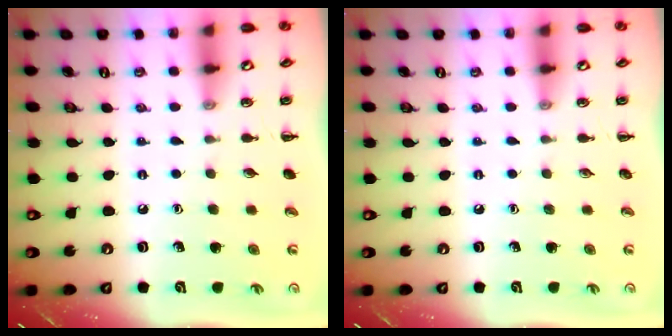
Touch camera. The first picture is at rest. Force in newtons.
{"total": 0.0}